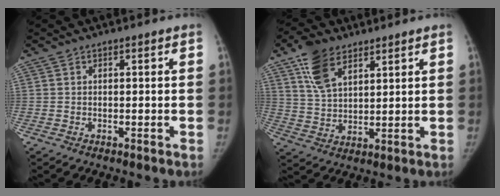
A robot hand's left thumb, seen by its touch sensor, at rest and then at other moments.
{"total": 9.6, "force": [5.7, 5.1, 5.7], "torque": [-0.096, -0.017, 0.115]}